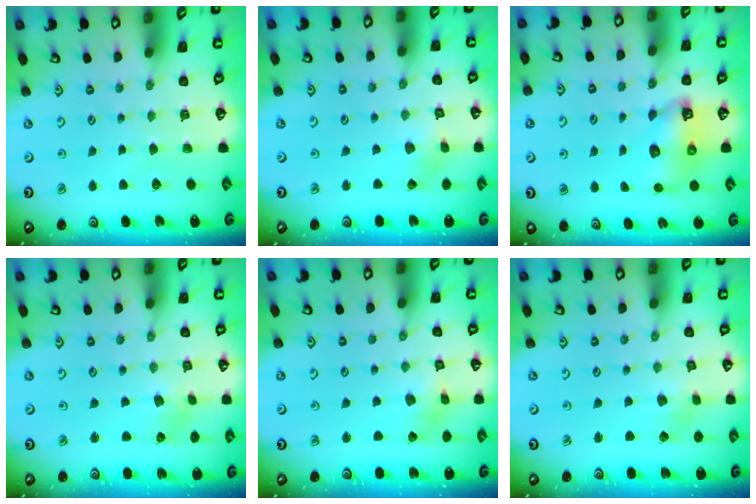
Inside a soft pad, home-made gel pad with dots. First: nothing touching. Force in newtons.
{"total": 2.6, "press": 2.6, "slide": 0.3}
{"total": 8.2, "press": 8.1, "slide": 1.3}
{"total": 2.8, "press": 2.8, "slide": 0.3}
{"total": 1.2, "press": 1.2, "slide": 0.2}
{"total": 1.7, "press": 1.7, "slide": 0.2}